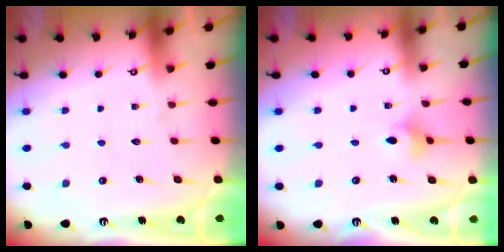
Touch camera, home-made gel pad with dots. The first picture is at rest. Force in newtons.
{"total": 3.8, "press": 3.7, "slide": 0.6}